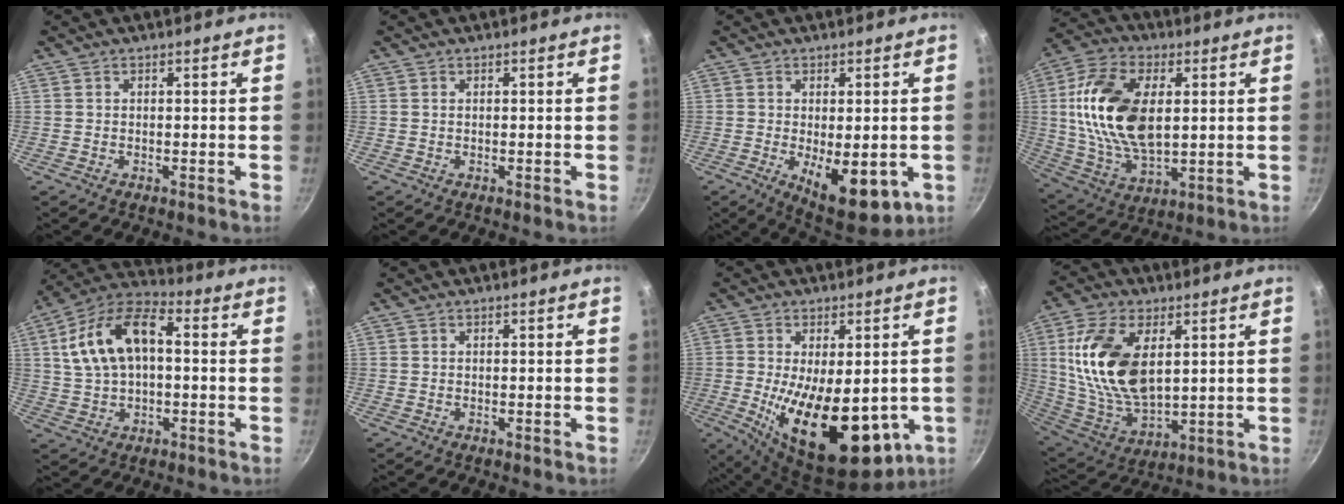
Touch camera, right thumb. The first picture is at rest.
{"total": 0.0}
{"total": 12.0, "force": [-2.7, 5.4, 10.4], "torque": [-0.125, -0.013, -0.021]}
{"total": 19.7, "force": [3.0, 11.4, 15.8], "torque": [-0.291, -0.004, 0.057]}
{"total": 15.5, "force": [2.2, 8.8, 12.6], "torque": [-0.222, 0.036, 0.027]}
{"total": 0.0}
{"total": 20.0, "force": [-2.8, 10.0, 17.1], "torque": [-0.256, -0.031, -0.023]}
{"total": 18.9, "force": [4.7, 10.5, 15.0], "torque": [-0.280, -0.023, 0.102]}